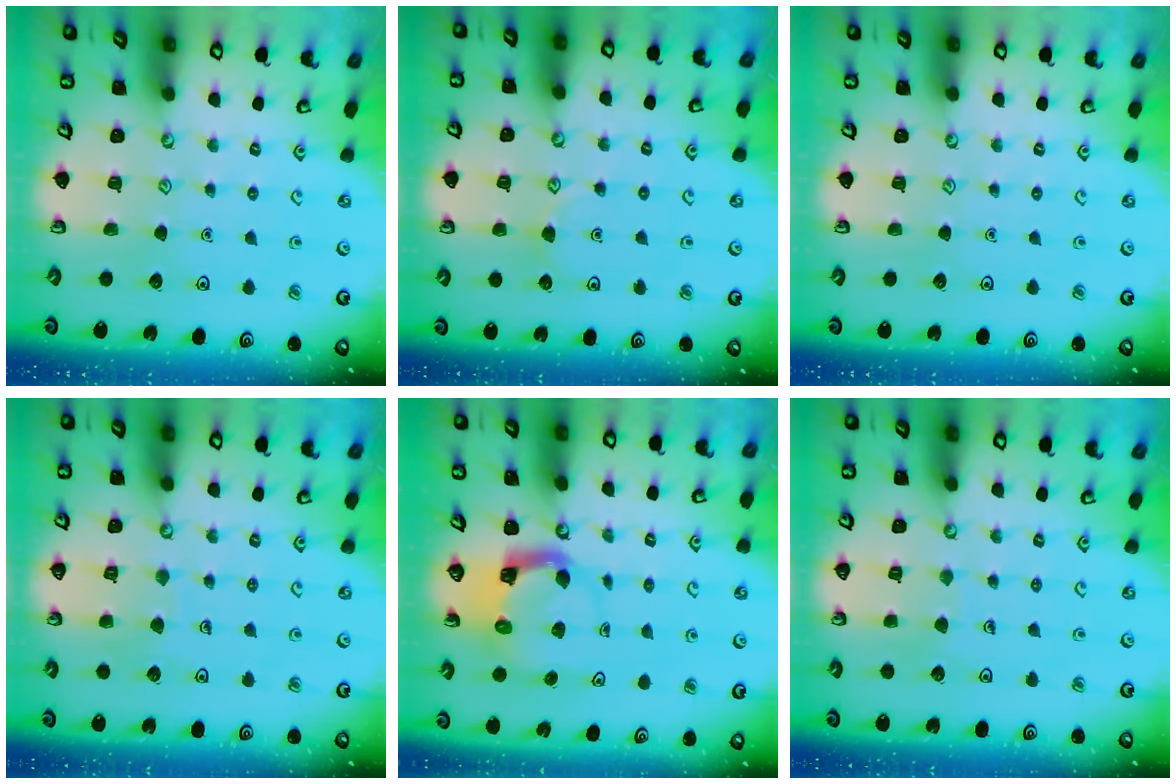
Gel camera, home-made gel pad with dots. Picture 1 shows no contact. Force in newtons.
{"total": 4.2, "press": 4.2, "slide": 0.4}
{"total": 0.0}
{"total": 5.4, "press": 5.4, "slide": 0.5}
{"total": 3.8, "press": 3.8, "slide": 0.6}
{"total": 4.0, "press": 4.0, "slide": 0.4}